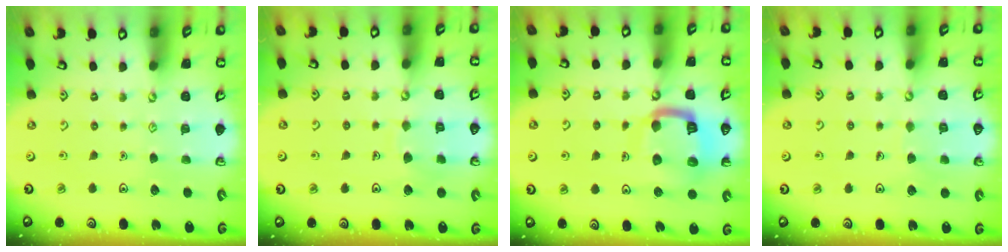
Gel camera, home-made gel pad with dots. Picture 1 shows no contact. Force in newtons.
{"total": 6.2, "press": 6.2, "slide": 0.6}
{"total": 13.1, "press": 13.0, "slide": 1.6}
{"total": 5.1, "press": 5.0, "slide": 0.4}